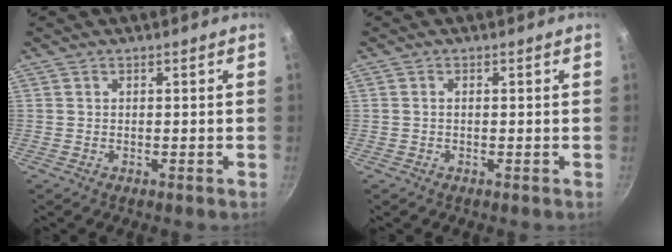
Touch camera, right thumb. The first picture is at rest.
{"total": 0.6, "force": [0.0, 0.3, 0.5], "torque": [-0.011, 0.004, -0.001]}